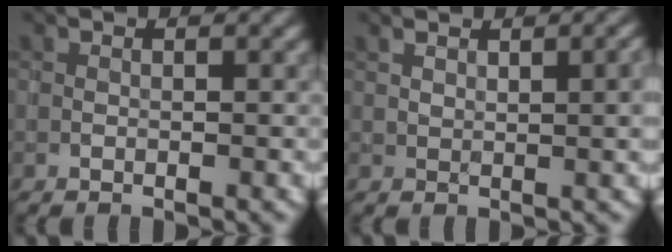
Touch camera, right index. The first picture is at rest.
{"total": 3.5, "force": [1.5, 1.1, 3.0], "torque": [-0.042, 0.003, 0.034]}